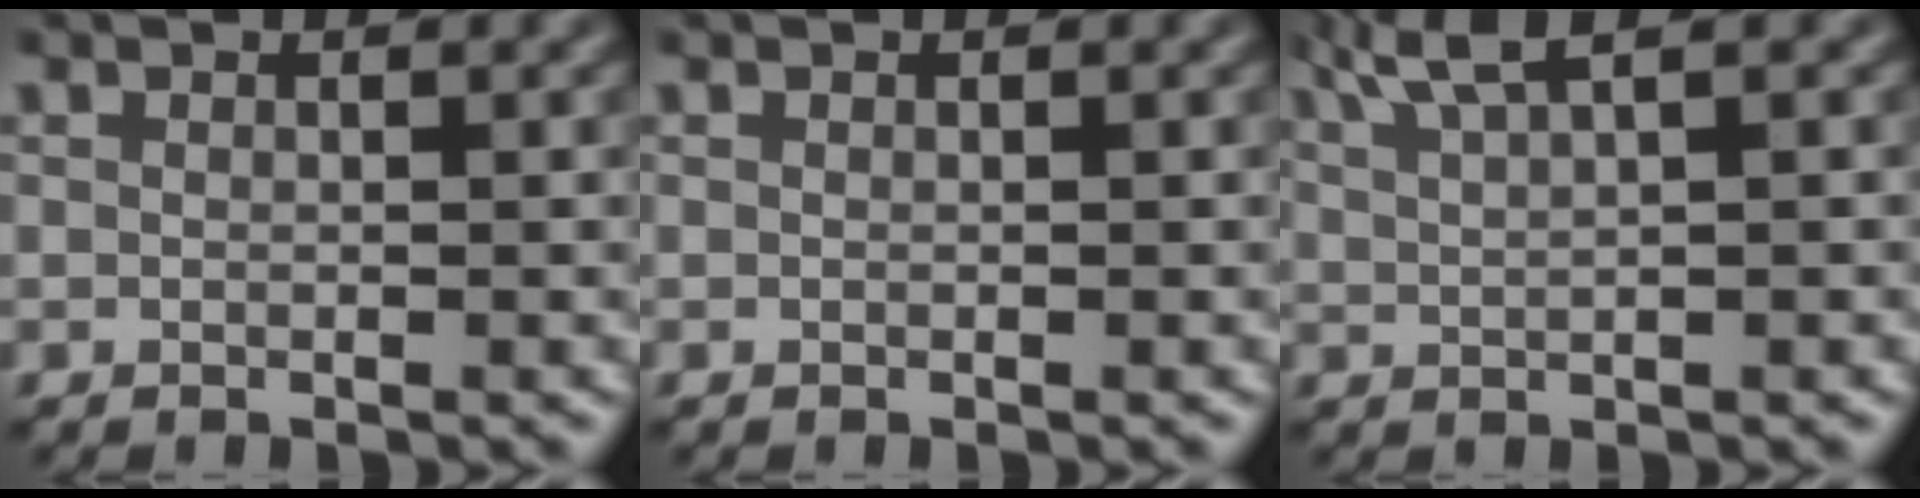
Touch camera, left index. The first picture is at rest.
{"total": 0.0}
{"total": 3.3, "force": [2.3, 0.6, 2.3], "torque": [-0.036, 0.011, 0.043]}